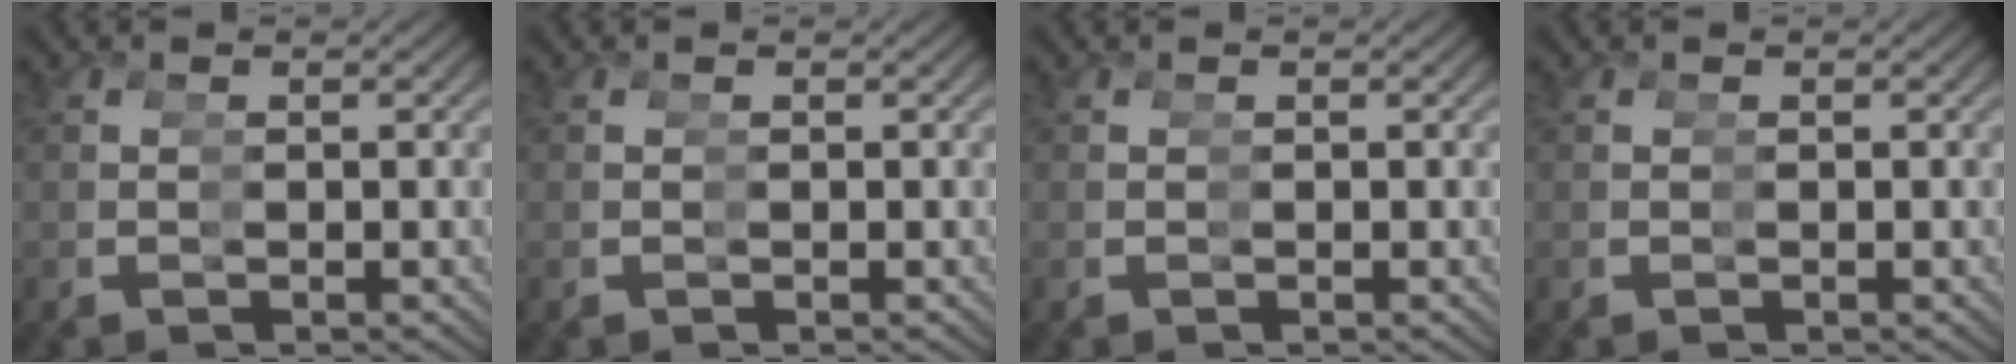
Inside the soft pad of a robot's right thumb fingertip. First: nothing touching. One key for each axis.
{"total": 0.0}
{"total": 0.0}
{"total": 0.0}